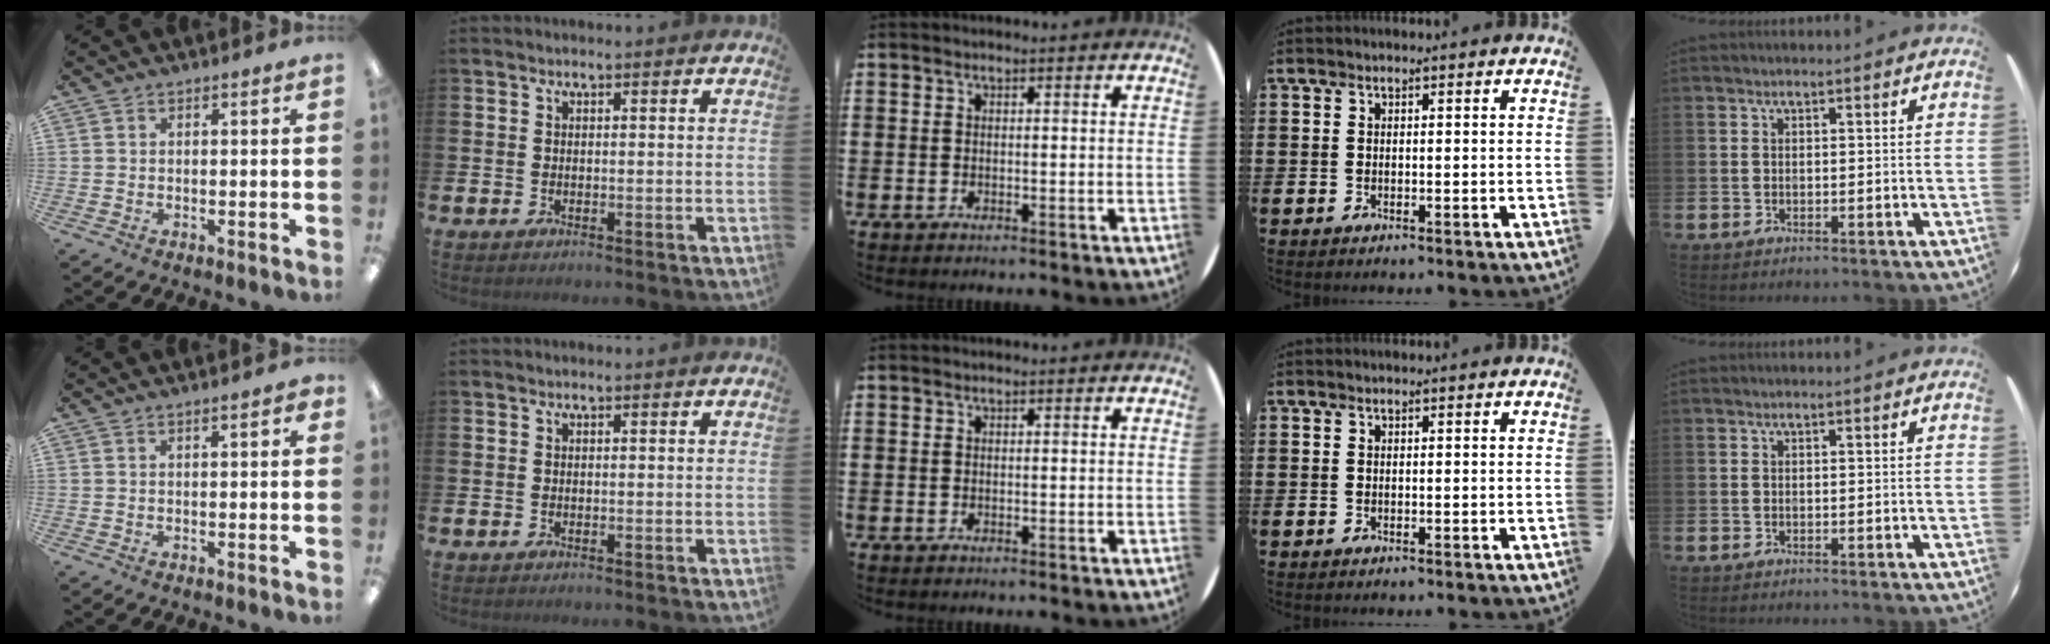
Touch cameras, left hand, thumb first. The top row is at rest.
{"thumb": {"total": 1.7, "force": [0.7, 0.5, 1.5], "torque": [-0.023, 0.000, 0.009]}}